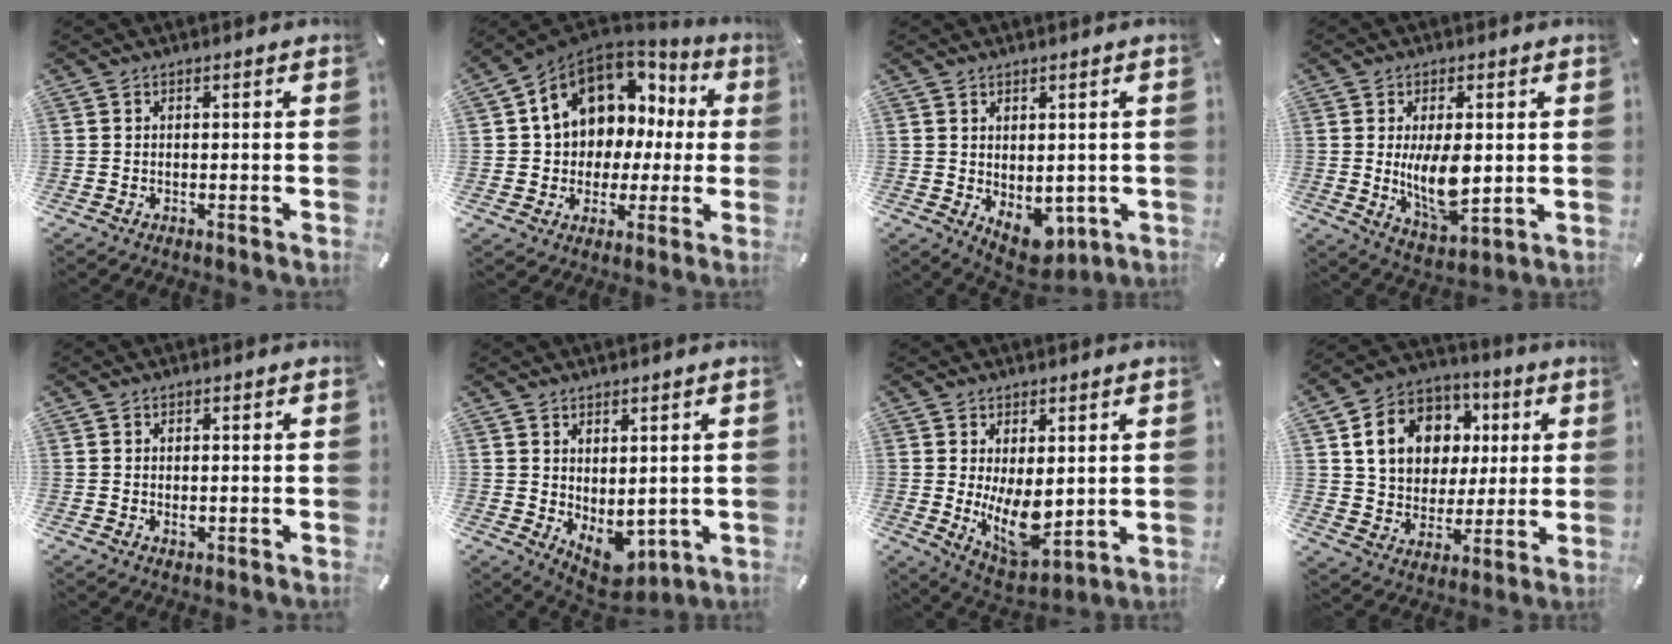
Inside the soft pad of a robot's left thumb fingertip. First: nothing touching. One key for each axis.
{"total": 13.2, "fx": 5.0, "fy": 10.7, "fz": 6.0, "tx": -0.108, "ty": -0.036, "tz": 0.097}
{"total": 6.4, "fx": -1.6, "fy": 4.6, "fz": 4.1, "tx": -0.029, "ty": 0.007, "tz": -0.023}
{"total": 11.2, "fx": 0.6, "fy": 5.7, "fz": 9.6, "tx": -0.169, "ty": -0.027, "tz": 0.005}
{"total": 1.2, "fx": 0.0, "fy": 0.9, "fz": 0.7, "tx": -0.006, "ty": -0.001, "tz": -0.002}
{"total": 4.9, "fx": 0.2, "fy": 4.0, "fz": 2.8, "tx": -0.031, "ty": -0.011, "tz": 0.008}
{"total": 11.4, "fx": 0.4, "fy": 6.6, "fz": 9.3, "tx": -0.140, "ty": -0.020, "tz": 0.019}
{"total": 14.9, "fx": 3.9, "fy": 12.6, "fz": 6.8, "tx": -0.111, "ty": 0.005, "tz": 0.079}